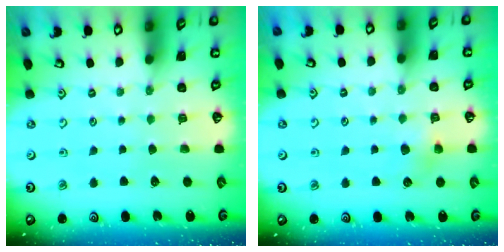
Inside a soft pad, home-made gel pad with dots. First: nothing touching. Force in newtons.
{"total": 4.2, "press": 4.2, "slide": 0.5}